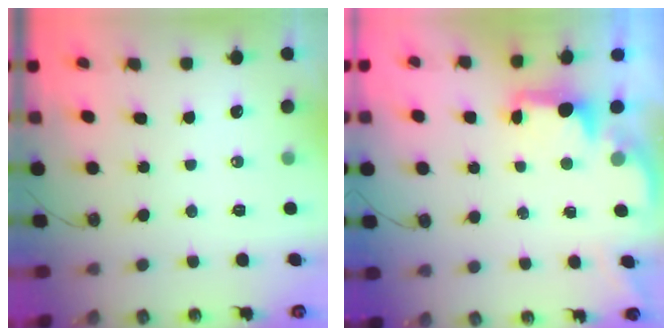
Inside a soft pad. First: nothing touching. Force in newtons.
{"total": 2.1, "press": 1.9, "slide": 0.8}